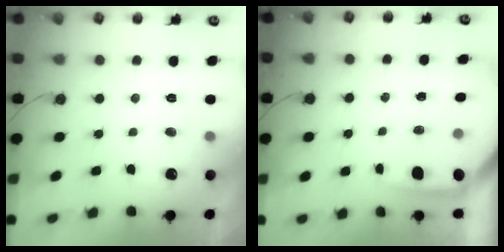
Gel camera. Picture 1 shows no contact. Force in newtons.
{"total": 3.7, "press": 3.7, "slide": 0.4}